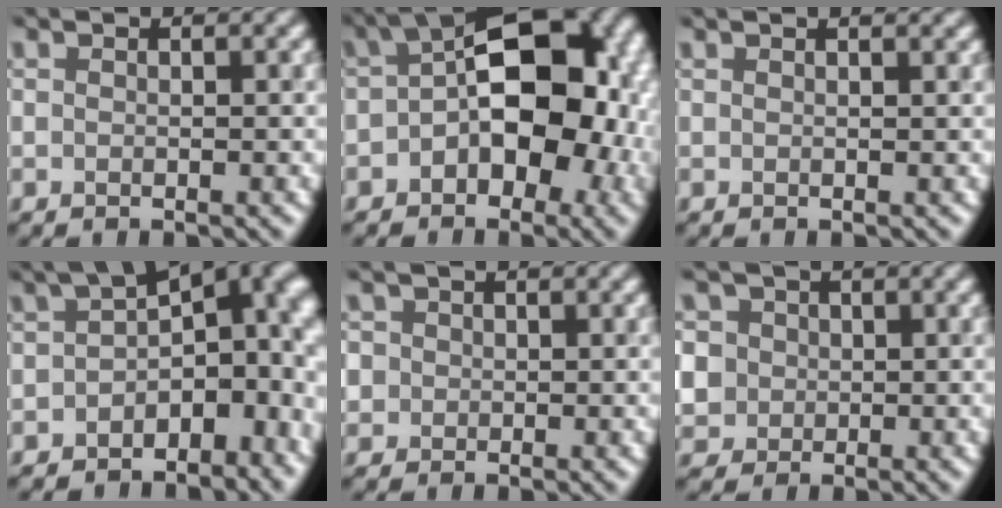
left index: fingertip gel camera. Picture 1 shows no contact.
{"total": 13.5, "force": [-0.8, 8.1, 10.8], "torque": [-0.108, 0.025, -0.020]}
{"total": 1.7, "force": [1.1, 0.6, 1.1], "torque": [-0.014, 0.003, 0.005]}
{"total": 10.8, "force": [-0.8, 6.7, 8.5], "torque": [-0.089, 0.004, -0.016]}
{"total": 3.2, "force": [0.8, 2.9, 1.1], "torque": [-0.003, 0.020, -0.008]}
{"total": 6.5, "force": [1.2, 6.0, 2.2], "torque": [-0.058, 0.030, -0.002]}